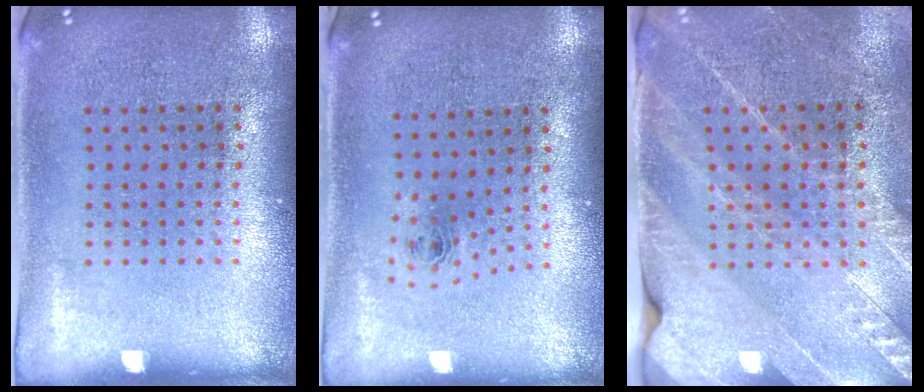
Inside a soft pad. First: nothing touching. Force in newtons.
{"total": 0.9, "press": 0.4, "slide": 0.8}
{"total": 2.6, "press": 2.6, "slide": 0.0}